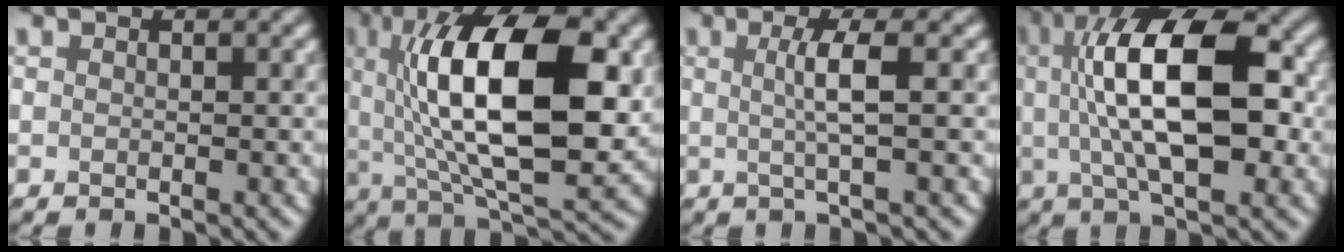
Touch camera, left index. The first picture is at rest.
{"total": 14.7, "force": [2.2, 5.6, 13.4], "torque": [-0.207, 0.008, 0.032]}
{"total": 3.1, "force": [0.3, 0.5, 3.1], "torque": [-0.057, 0.002, 0.002]}
{"total": 12.6, "force": [1.3, 5.1, 11.4], "torque": [-0.175, 0.018, 0.013]}